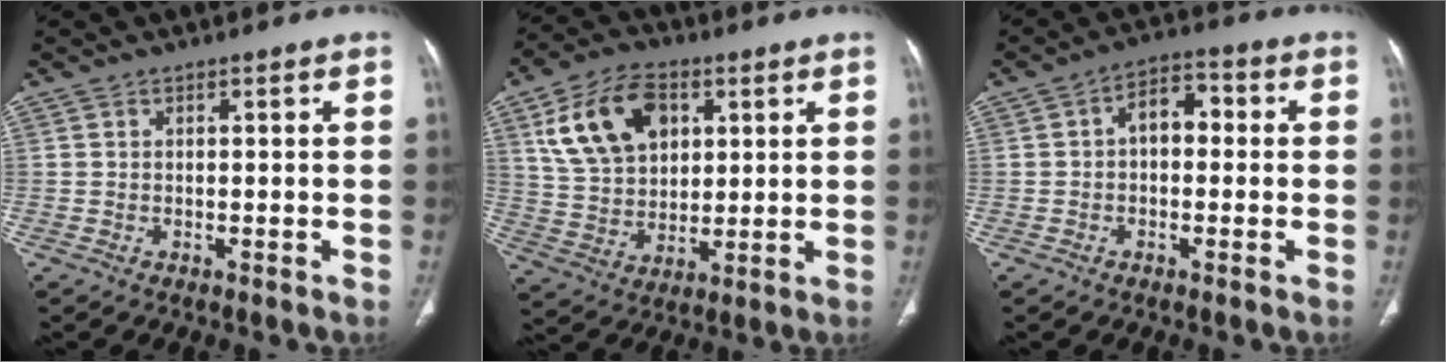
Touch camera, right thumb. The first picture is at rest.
{"total": 15.8, "force": [5.9, 10.6, 10.1], "torque": [-0.159, -0.007, 0.113]}
{"total": 6.2, "force": [0.1, 4.1, 4.6], "torque": [-0.048, 0.024, -0.012]}